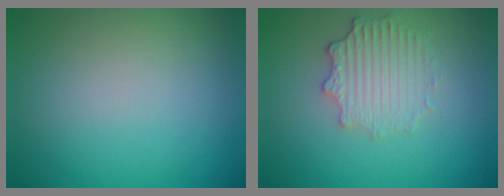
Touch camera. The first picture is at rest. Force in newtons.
{"total": 2.6, "press": 2.5, "slide": 0.9}